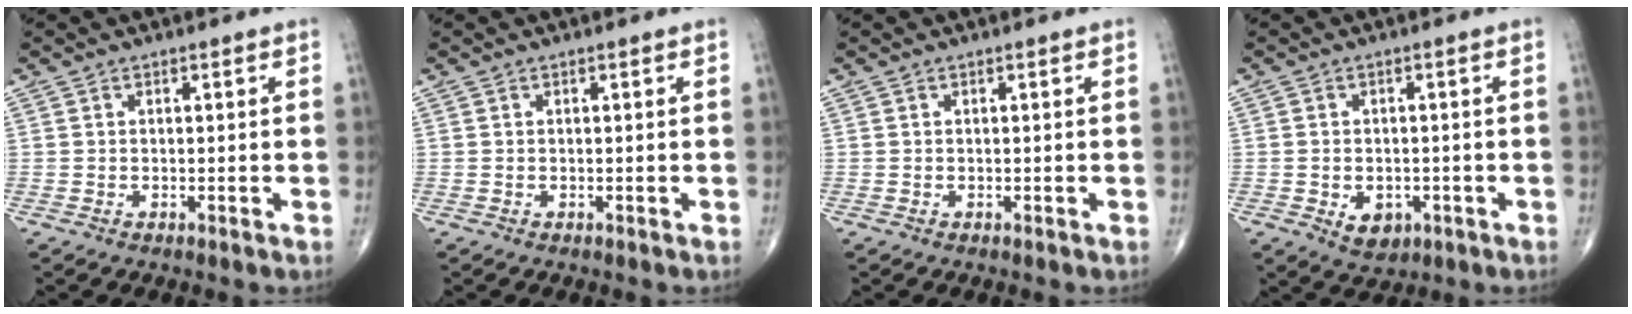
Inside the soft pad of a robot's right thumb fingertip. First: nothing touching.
{"total": 0.0}
{"total": 0.0}
{"total": 4.8, "force": [-1.6, 3.5, 2.9], "torque": [-0.029, 0.005, -0.014]}